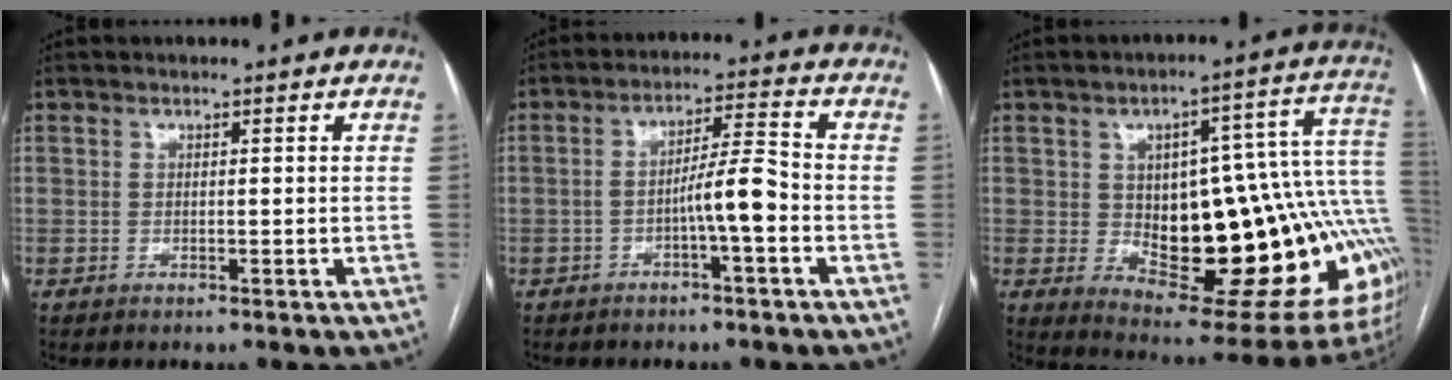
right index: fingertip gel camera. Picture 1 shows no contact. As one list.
[{"total": 6.2, "force": [-2.1, 0.2, 5.8], "torque": [-0.101, 0.014, -0.034]}, {"total": 28.7, "force": [-2.1, 9.9, 26.8], "torque": [-0.277, 0.034, -0.004]}]